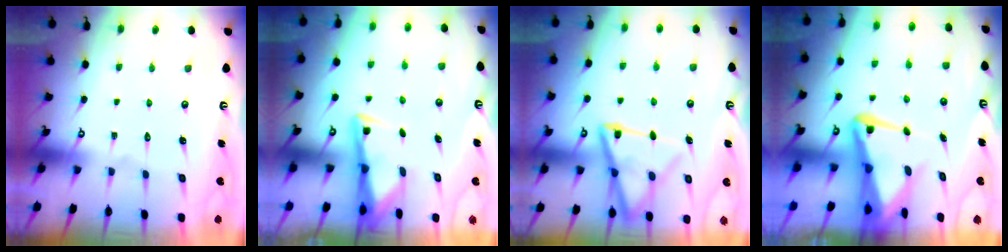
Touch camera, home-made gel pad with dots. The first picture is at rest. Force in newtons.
{"total": 3.1, "press": 3.1, "slide": 0.4}
{"total": 12.1, "press": 12.0, "slide": 1.1}
{"total": 6.7, "press": 6.6, "slide": 1.1}